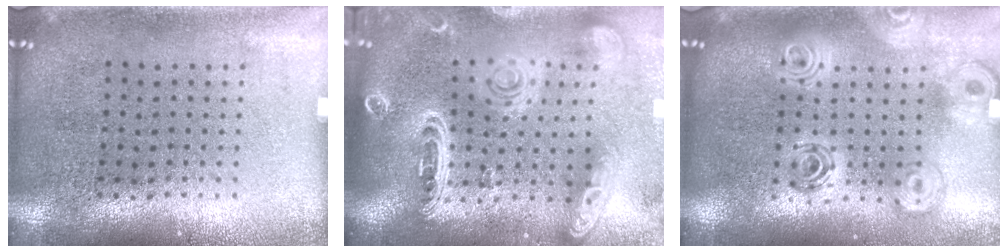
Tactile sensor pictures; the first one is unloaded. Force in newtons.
{"total": 2.6, "press": 2.3, "slide": 1.1}
{"total": 2.1, "press": 1.7, "slide": 1.2}